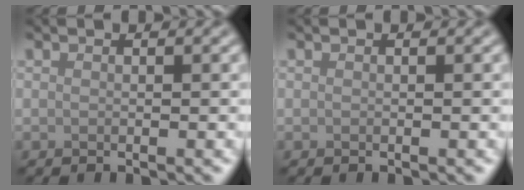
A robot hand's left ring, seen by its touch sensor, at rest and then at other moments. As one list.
[{"total": 0.0}]